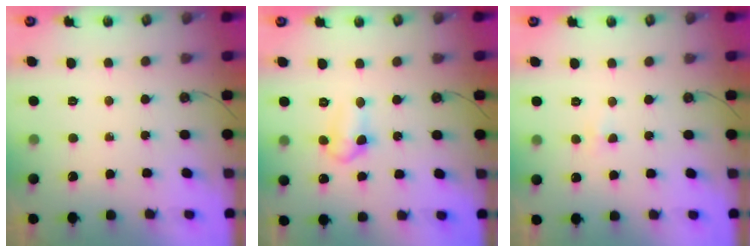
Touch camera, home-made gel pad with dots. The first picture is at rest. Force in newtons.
{"total": 7.1, "press": 7.0, "slide": 1.1}
{"total": 3.0, "press": 2.9, "slide": 0.6}